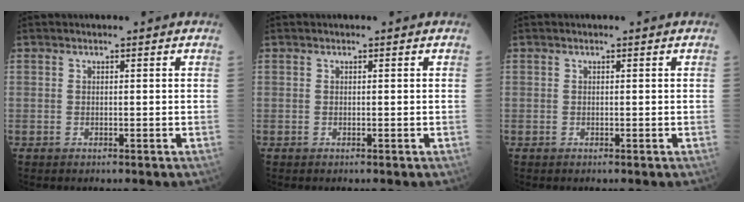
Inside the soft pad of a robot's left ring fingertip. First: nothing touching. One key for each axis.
{"total": 0.0}
{"total": 0.0}